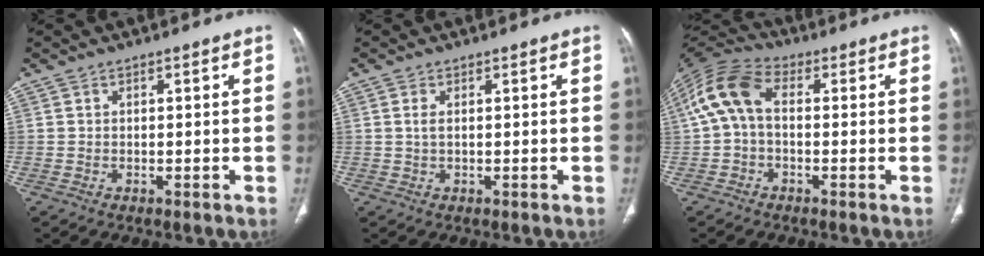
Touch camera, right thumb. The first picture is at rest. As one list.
[{"total": 1.5, "force": [0.3, 0.6, 1.3], "torque": [-0.034, 0.003, 0.012]}, {"total": 10.8, "force": [0.7, 6.7, 8.4], "torque": [-0.173, 0.033, 0.002]}]